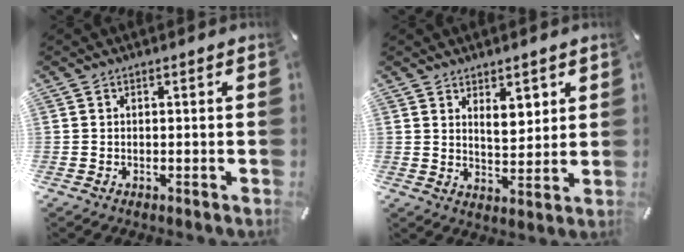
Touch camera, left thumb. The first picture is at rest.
{"total": 6.1, "force": [4.1, 3.5, 3.0], "torque": [-0.033, -0.025, 0.067]}